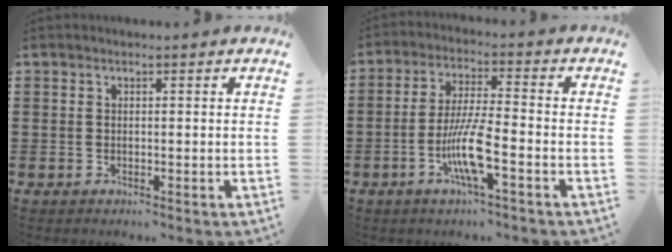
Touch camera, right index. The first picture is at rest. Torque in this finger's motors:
{"motor_torque": [2.14, 0.00, 0.38, 0.11]}